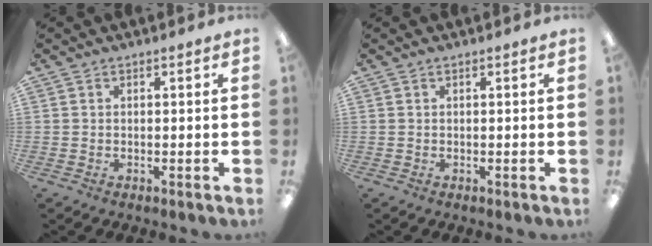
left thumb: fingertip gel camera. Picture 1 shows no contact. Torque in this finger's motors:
{"motor_torque": [0.00, 0.00, -0.02, 0.03, 0.00]}